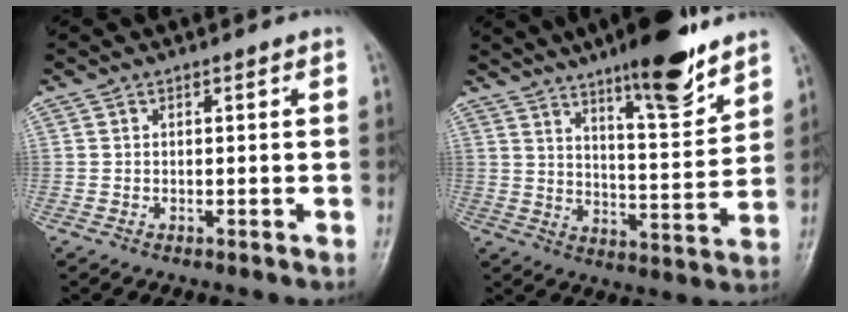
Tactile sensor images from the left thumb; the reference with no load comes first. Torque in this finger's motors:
{"motor_torque": [0.66, 0.38, 1.40, -1.37, 0.10]}